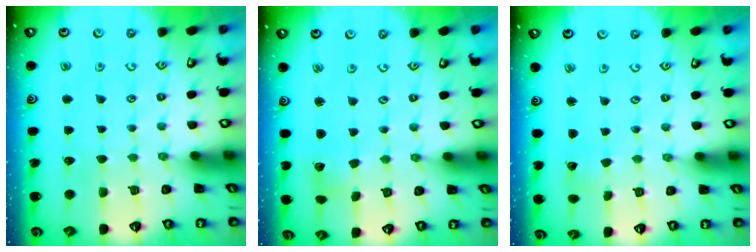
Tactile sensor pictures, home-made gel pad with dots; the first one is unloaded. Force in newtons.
{"total": 1.8, "press": 1.7, "slide": 0.3}
{"total": 1.5, "press": 1.5, "slide": 0.0}